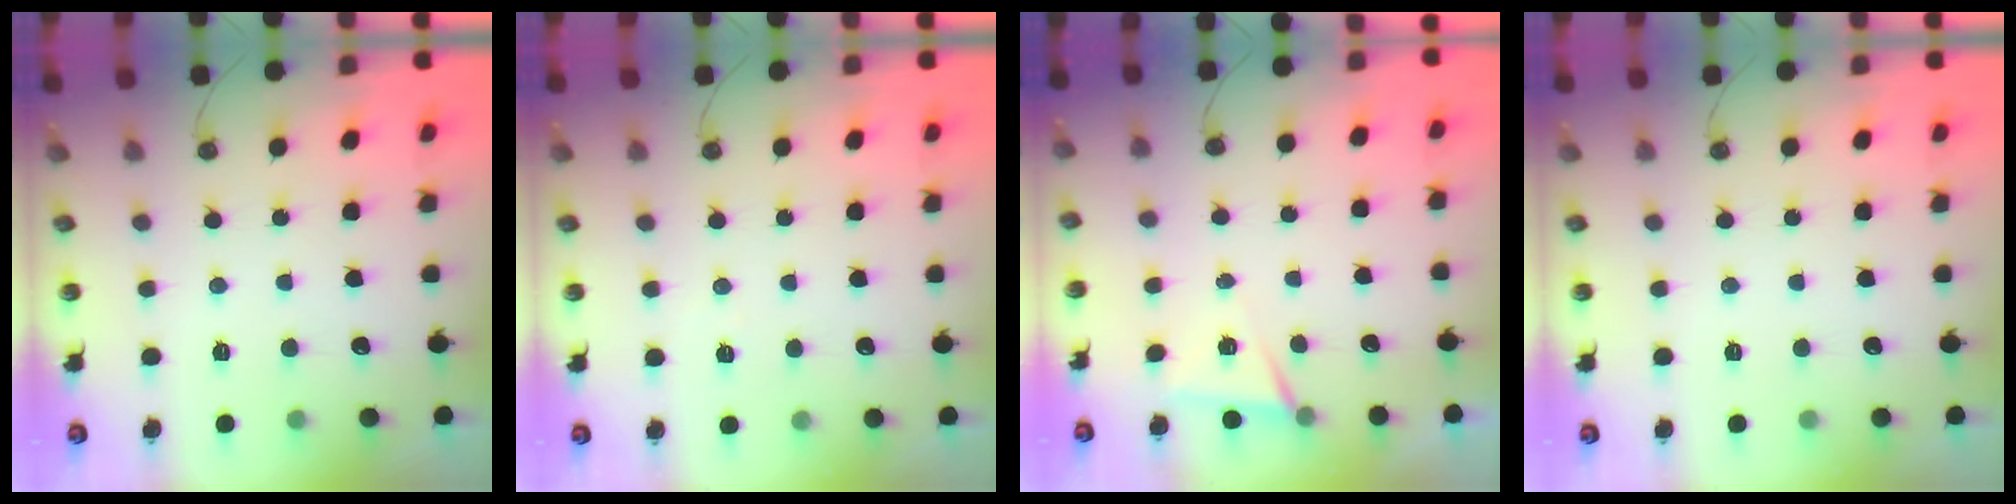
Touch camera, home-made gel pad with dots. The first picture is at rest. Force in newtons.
{"total": 5.8, "press": 3.7, "slide": 4.4}
{"total": 5.0, "press": 2.4, "slide": 4.3}
{"total": 0.0}